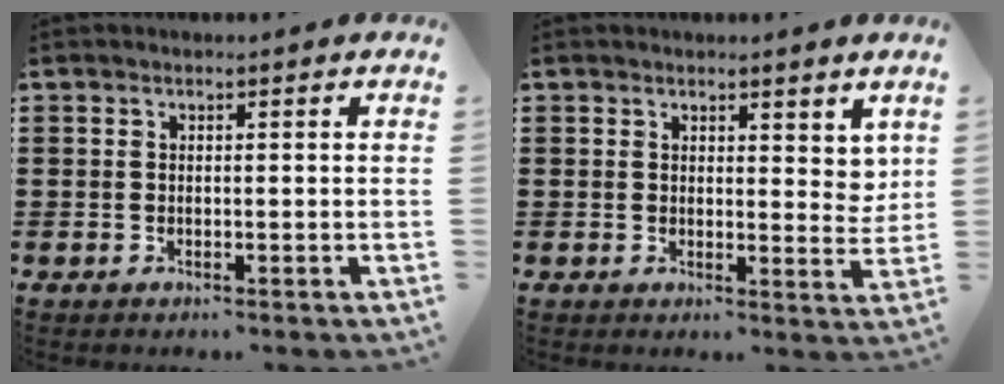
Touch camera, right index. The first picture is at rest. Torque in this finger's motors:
{"motor_torque": [-0.23, 0.22, 0.13, -0.01]}